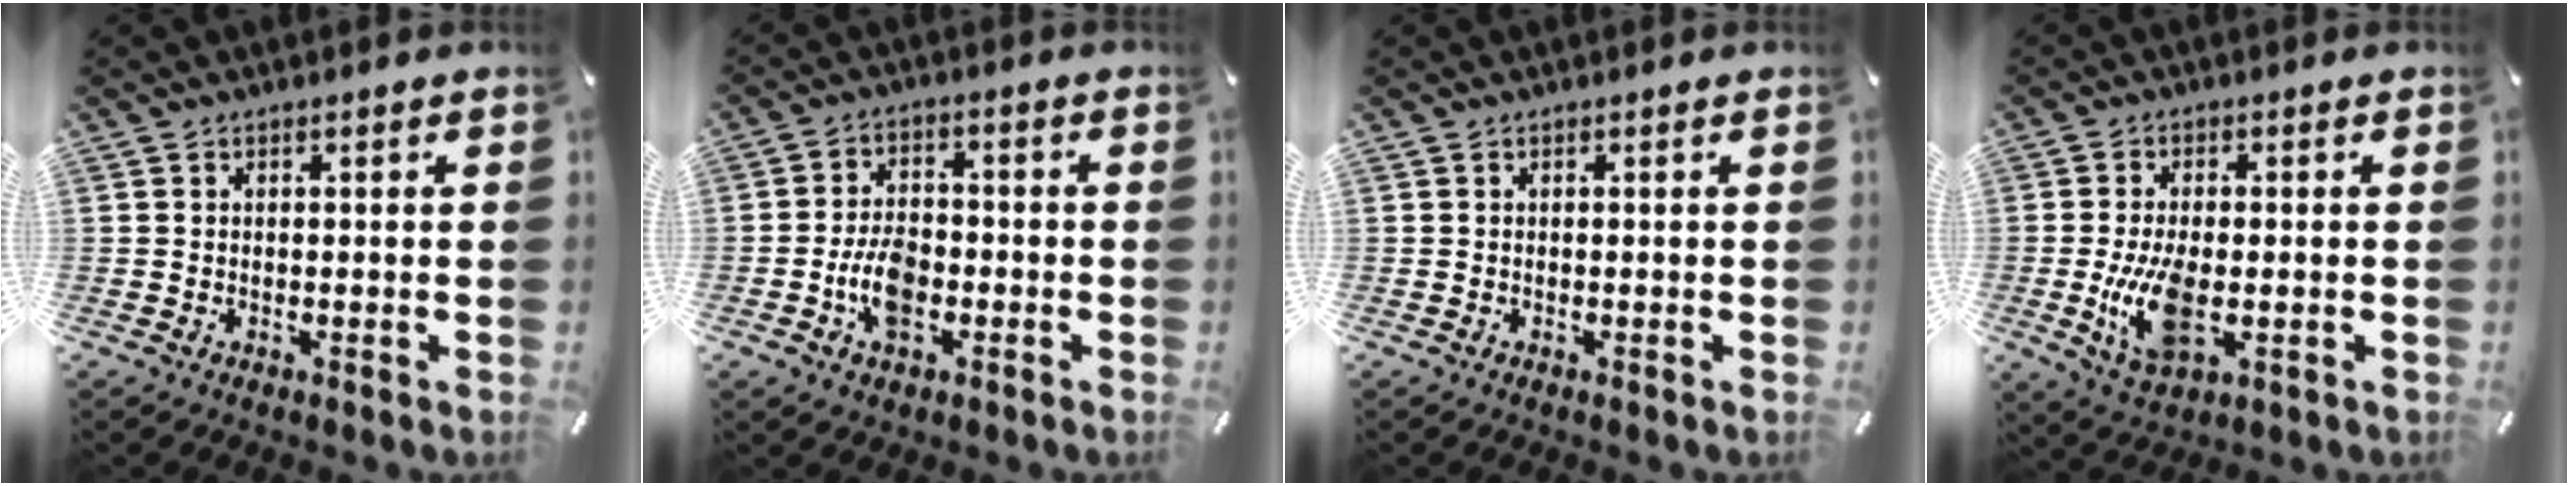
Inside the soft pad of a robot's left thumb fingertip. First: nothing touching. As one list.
[{"total": 7.8, "force": [-2.6, 4.8, 5.6], "torque": [-0.116, 0.012, -0.048]}, {"total": 0.0}, {"total": 10.0, "force": [-1.5, 5.1, 8.5], "torque": [-0.183, -0.017, -0.027]}]